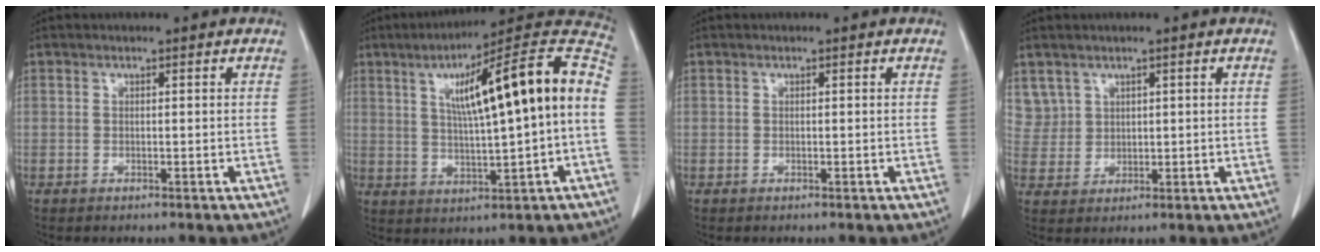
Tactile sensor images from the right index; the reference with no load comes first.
{"total": 19.9, "force": [2.4, 1.8, 19.7], "torque": [-0.276, 0.043, 0.032]}
{"total": 0.0}
{"total": 4.3, "force": [2.7, 3.3, -0.3], "torque": [0.018, 0.006, 0.059]}